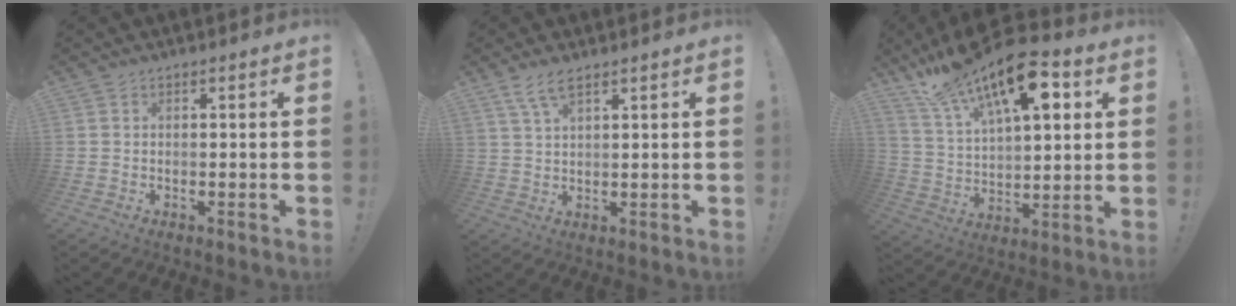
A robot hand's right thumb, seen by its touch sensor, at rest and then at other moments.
{"total": 4.8, "force": [3.3, 1.1, 3.2], "torque": [-0.060, -0.010, 0.060]}
{"total": 21.3, "force": [12.5, 8.8, 14.8], "torque": [-0.247, -0.075, 0.209]}